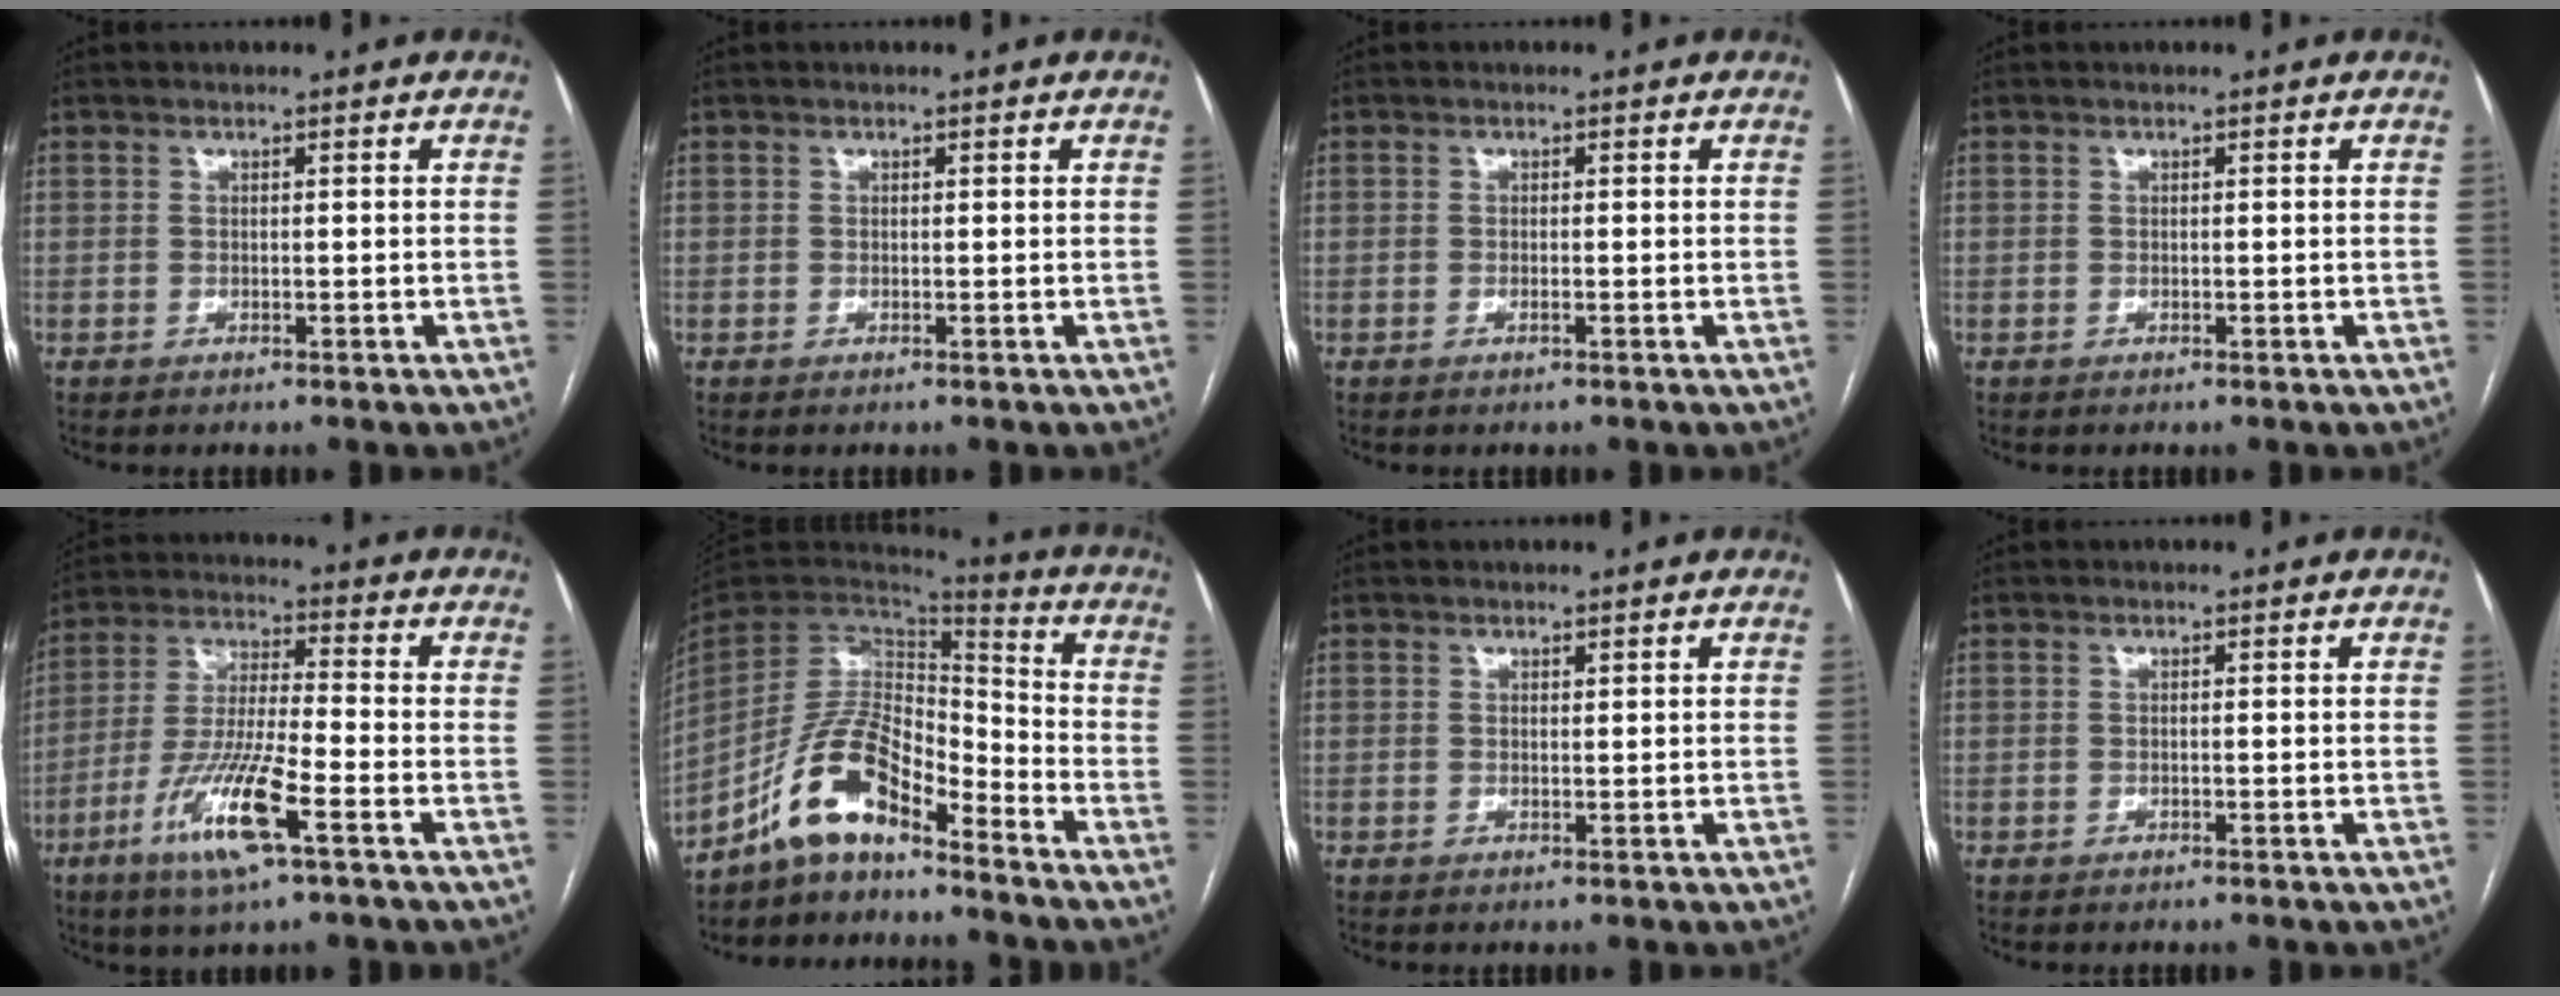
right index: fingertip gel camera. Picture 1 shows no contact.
{"total": 0.0}
{"total": 0.6, "force": [-0.3, 0.0, 0.5], "torque": [-0.011, -0.001, -0.003]}
{"total": 0.0}
{"total": 12.7, "force": [-6.0, 1.1, 11.1], "torque": [-0.226, -0.016, -0.113]}
{"total": 11.3, "force": [-8.2, 3.7, 6.9], "torque": [-0.139, 0.030, -0.153]}
{"total": 0.0}
{"total": 0.0}